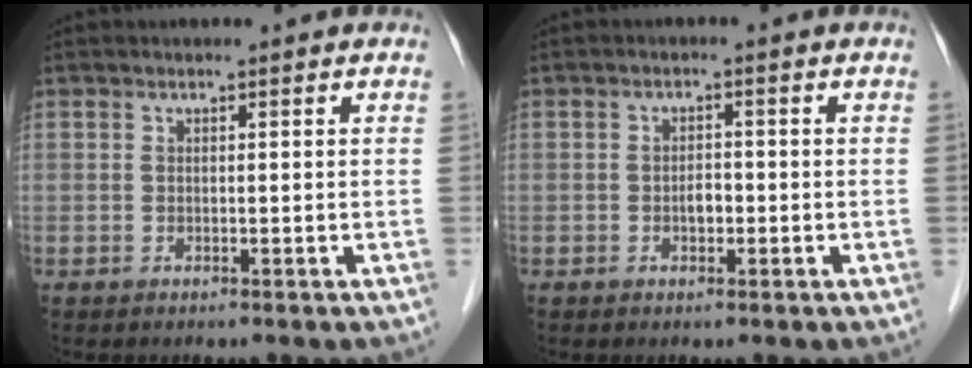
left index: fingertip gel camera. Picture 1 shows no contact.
{"total": 1.8, "force": [-0.6, 1.0, 1.4], "torque": [-0.022, 0.004, -0.009]}